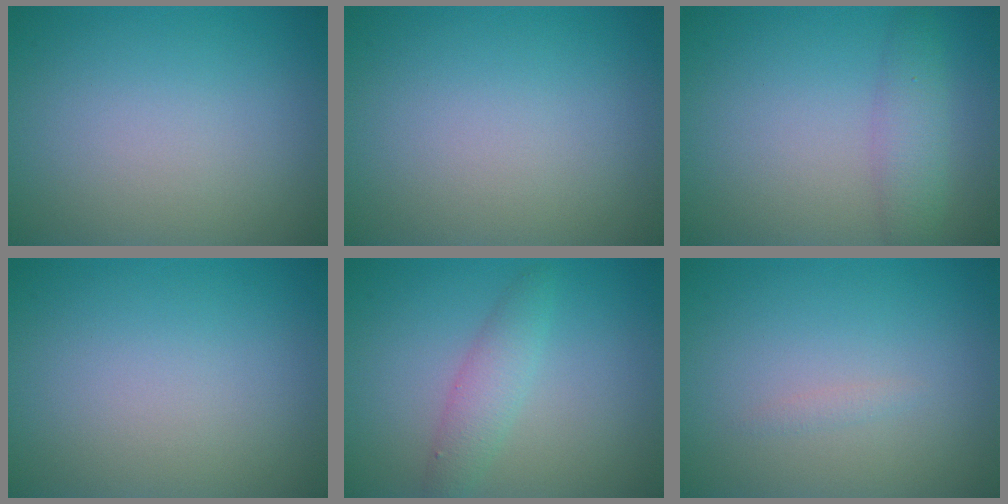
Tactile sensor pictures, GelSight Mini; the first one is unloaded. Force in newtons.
{"total": 0.0}
{"total": 2.8, "press": 2.8, "slide": 0.1}
{"total": 0.0}
{"total": 2.4, "press": 2.4, "slide": 0.1}
{"total": 0.5, "press": 0.5, "slide": 0.0}